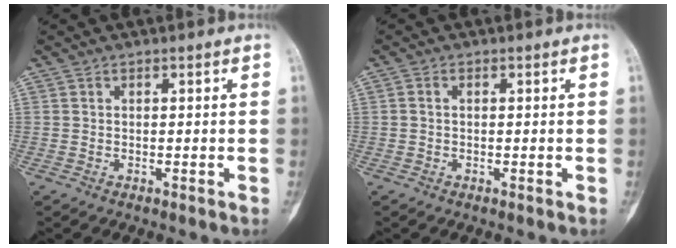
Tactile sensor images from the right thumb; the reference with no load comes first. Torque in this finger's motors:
{"motor_torque": [-0.12, 0.01, 0.15, -0.03, -0.06]}